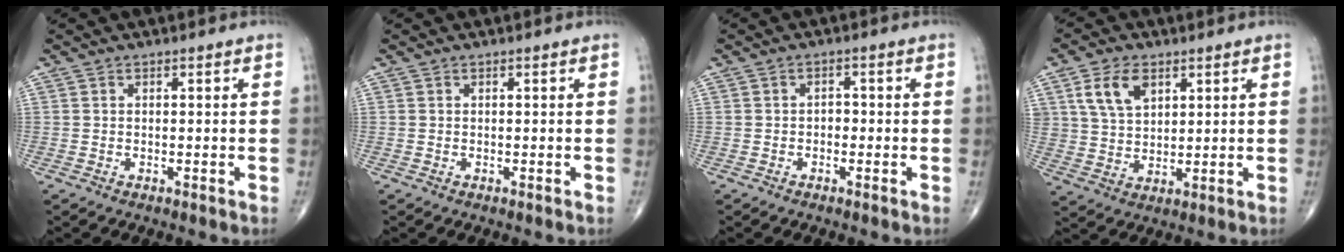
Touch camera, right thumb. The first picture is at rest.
{"total": 0.0}
{"total": 1.6, "force": [-0.6, 1.2, 0.9], "torque": [-0.002, 0.006, -0.015]}
{"total": 8.0, "force": [3.7, 5.1, 5.0], "torque": [-0.080, -0.013, 0.074]}